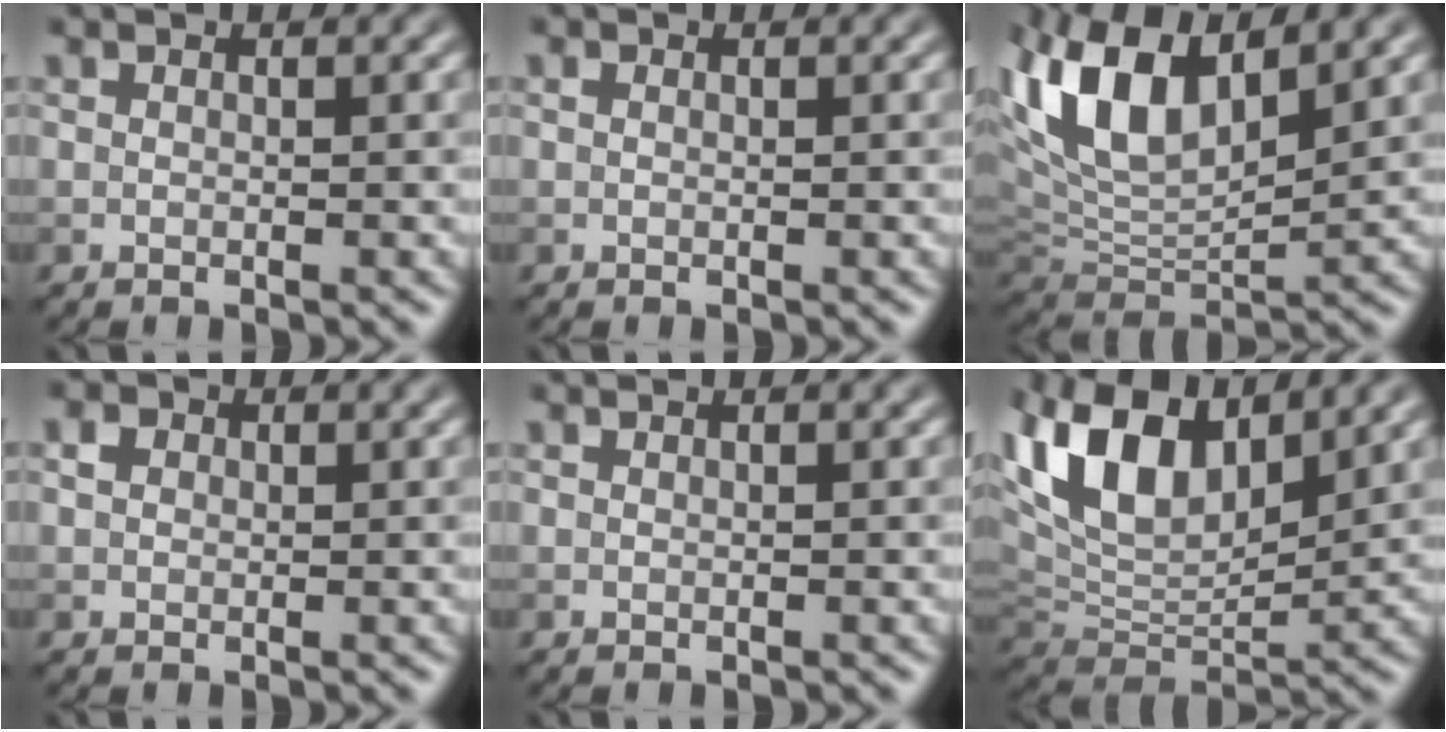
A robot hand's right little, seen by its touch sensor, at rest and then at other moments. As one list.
[{"total": 0.0}, {"total": 9.9, "force": [4.5, 4.4, 7.6], "torque": [-0.160, 0.014, 0.083]}, {"total": 1.1, "force": [0.3, 1.0, 0.4], "torque": [-0.006, 0.003, 0.001]}, {"total": 0.0}, {"total": 11.3, "force": [5.7, 5.6, 7.9], "torque": [-0.171, 0.021, 0.100]}]